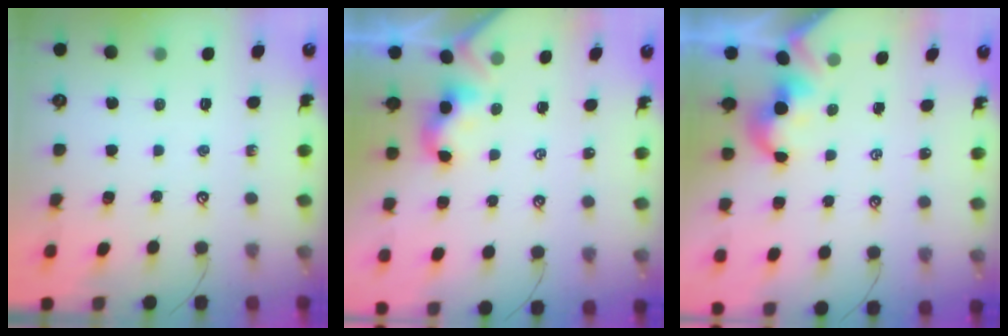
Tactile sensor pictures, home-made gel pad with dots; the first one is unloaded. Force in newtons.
{"total": 2.2, "press": 2.2, "slide": 0.2}
{"total": 2.2, "press": 2.2, "slide": 0.4}